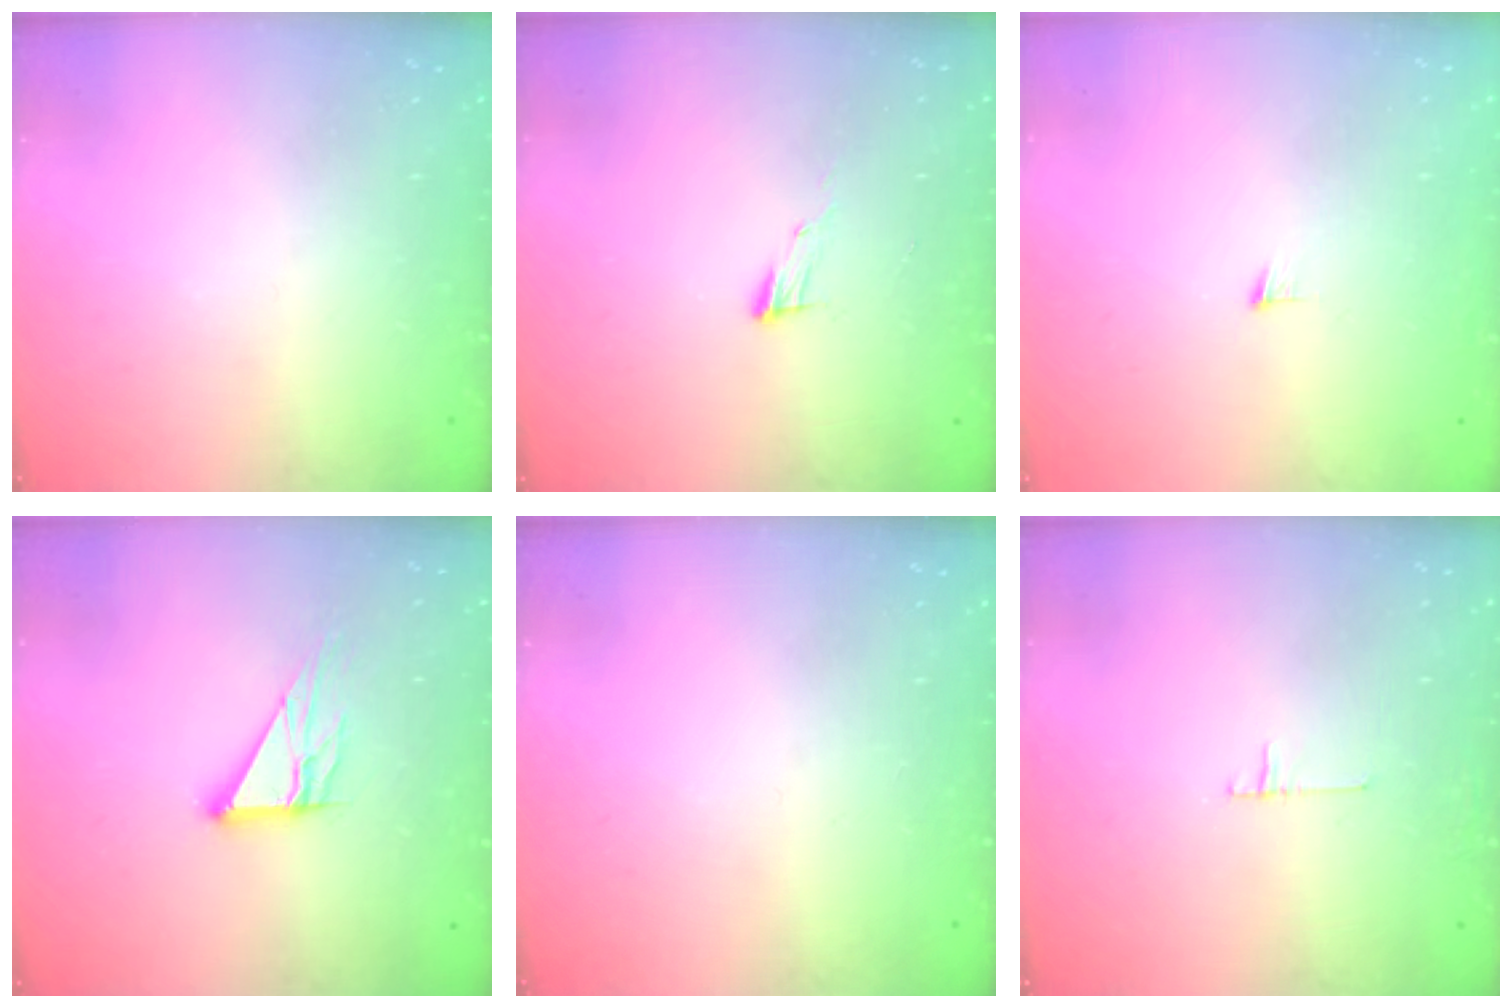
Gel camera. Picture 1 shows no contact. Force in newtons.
{"total": 5.4, "press": 5.4, "slide": 0.5}
{"total": 3.6, "press": 3.5, "slide": 0.3}
{"total": 10.3, "press": 10.2, "slide": 1.0}
{"total": 0.0}
{"total": 4.5, "press": 4.5, "slide": 0.4}